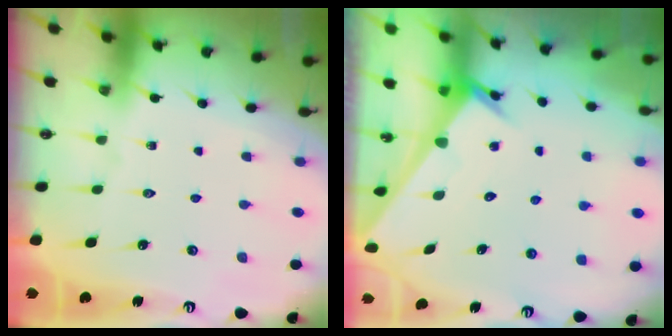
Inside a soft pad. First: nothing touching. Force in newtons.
{"total": 2.4, "press": 2.4, "slide": 0.1}